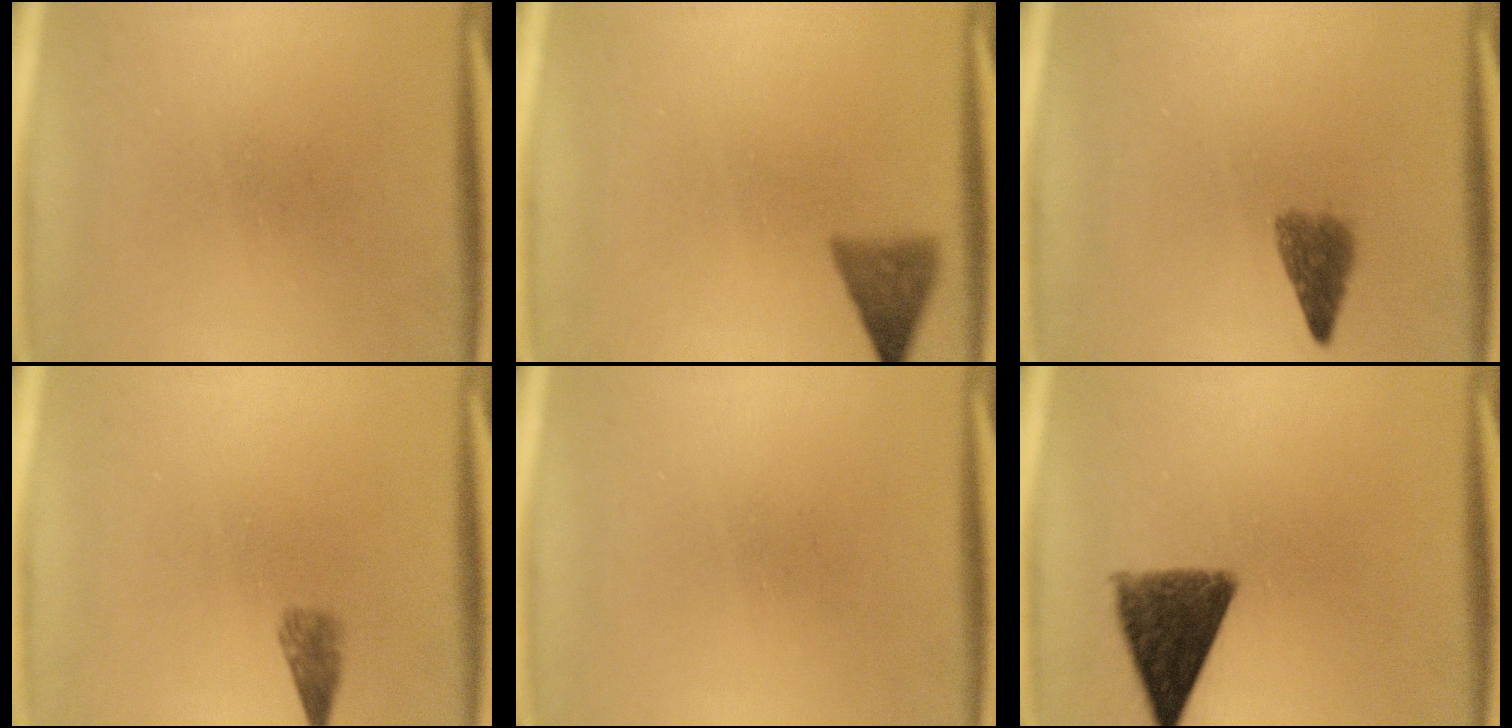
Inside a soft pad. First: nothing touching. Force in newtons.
{"total": 3.5}
{"total": 3.3}
{"total": 1.9}
{"total": 0.0}
{"total": 10.1}